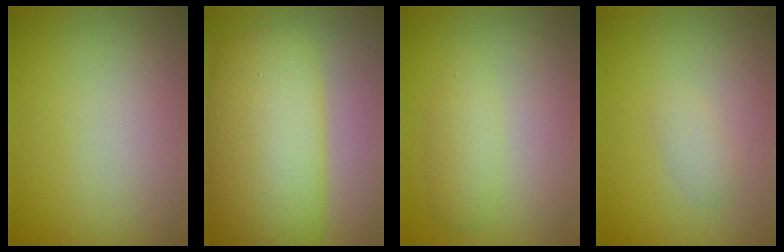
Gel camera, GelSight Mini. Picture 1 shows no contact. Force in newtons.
{"total": 11.7, "press": 11.7, "slide": 0.2}
{"total": 1.9, "press": 1.9, "slide": 0.1}
{"total": 1.1, "press": 1.1, "slide": 0.1}